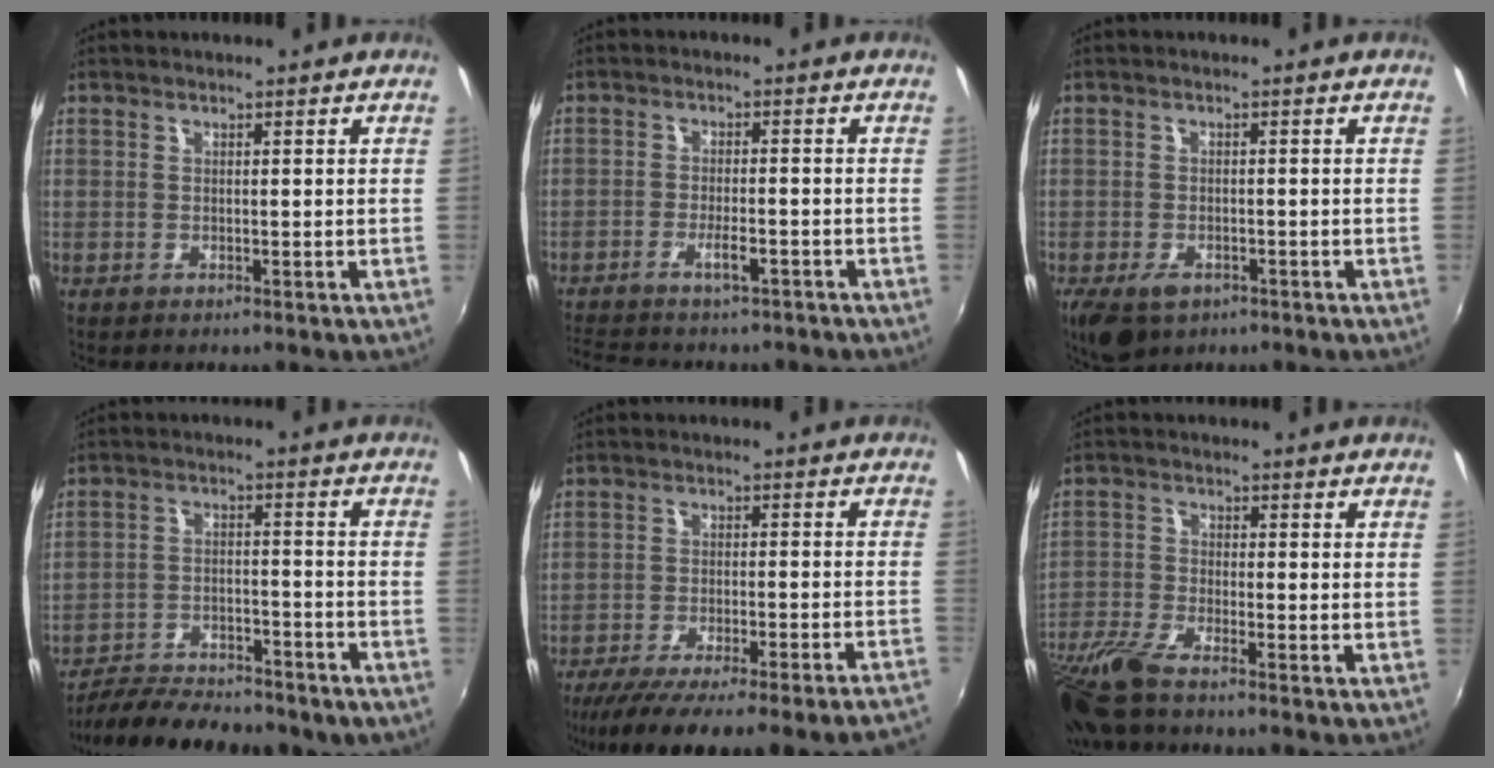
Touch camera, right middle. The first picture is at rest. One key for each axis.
{"total": 8.1, "fx": -6.7, "fy": 2.1, "fz": 4.1, "tx": -0.096, "ty": -0.010, "tz": -0.109}
{"total": 6.4, "fx": -3.8, "fy": 3.6, "fz": 3.7, "tx": -0.087, "ty": -0.023, "tz": -0.063}
{"total": 18.4, "fx": -15.2, "fy": 5.6, "fz": 8.5, "tx": -0.172, "ty": -0.025, "tz": -0.215}
{"total": 18.4, "fx": -15.9, "fy": -0.4, "fz": 9.2, "tx": -0.155, "ty": -0.045, "tz": -0.226}
{"total": 10.1, "fx": -8.2, "fy": 1.5, "fz": 5.8, "tx": -0.141, "ty": -0.031, "tz": -0.166}